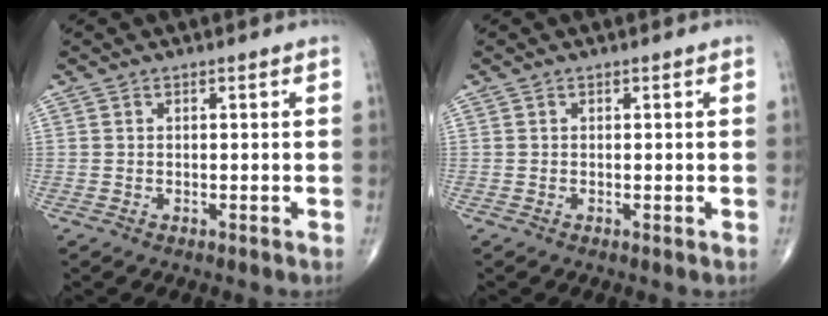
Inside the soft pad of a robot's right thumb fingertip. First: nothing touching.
{"total": 0.0}